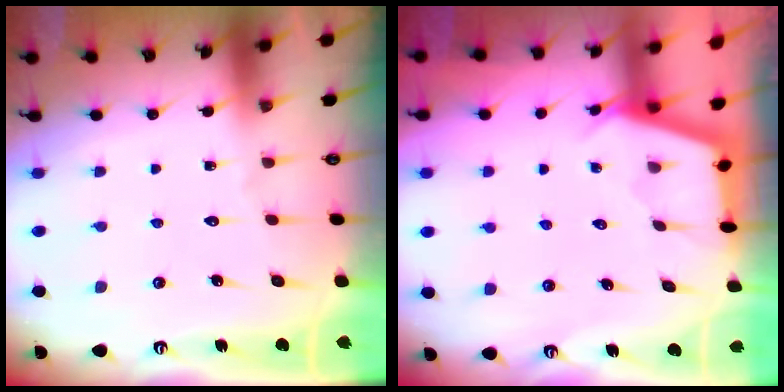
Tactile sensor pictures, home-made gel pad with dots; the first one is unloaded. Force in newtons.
{"total": 2.4, "press": 2.4, "slide": 0.1}